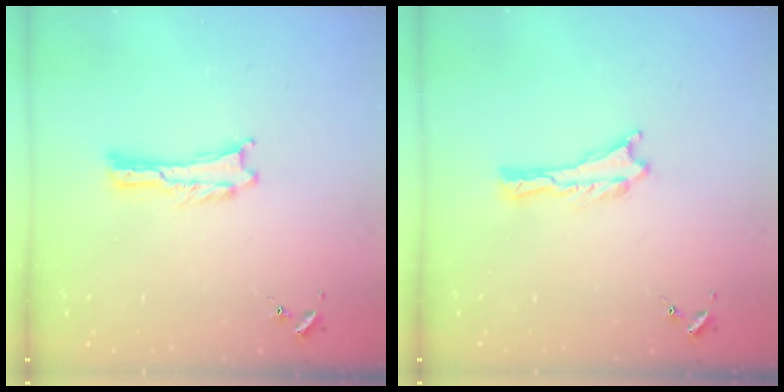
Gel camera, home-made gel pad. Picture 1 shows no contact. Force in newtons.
{"total": 0.0}